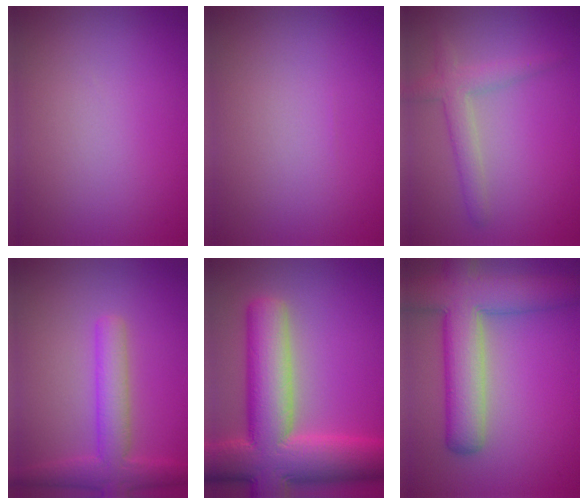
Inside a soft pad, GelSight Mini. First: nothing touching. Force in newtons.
{"total": 0.0}
{"total": 2.6, "press": 2.6, "slide": 0.1}
{"total": 4.4, "press": 4.4, "slide": 0.2}
{"total": 12.9, "press": 12.8, "slide": 0.8}
{"total": 8.6, "press": 8.6, "slide": 0.5}